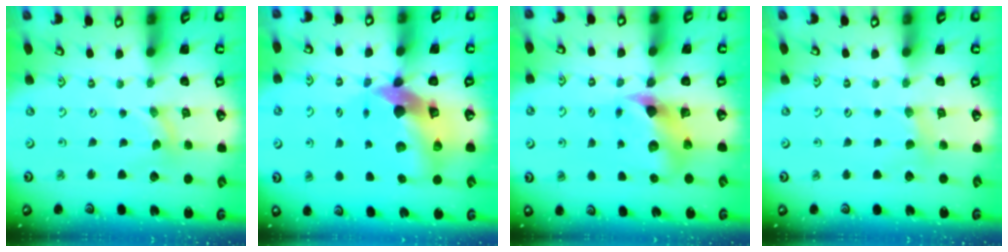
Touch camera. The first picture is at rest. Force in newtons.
{"total": 14.0, "press": 13.8, "slide": 2.1}
{"total": 8.4, "press": 8.2, "slide": 1.6}
{"total": 2.5, "press": 2.5, "slide": 0.4}